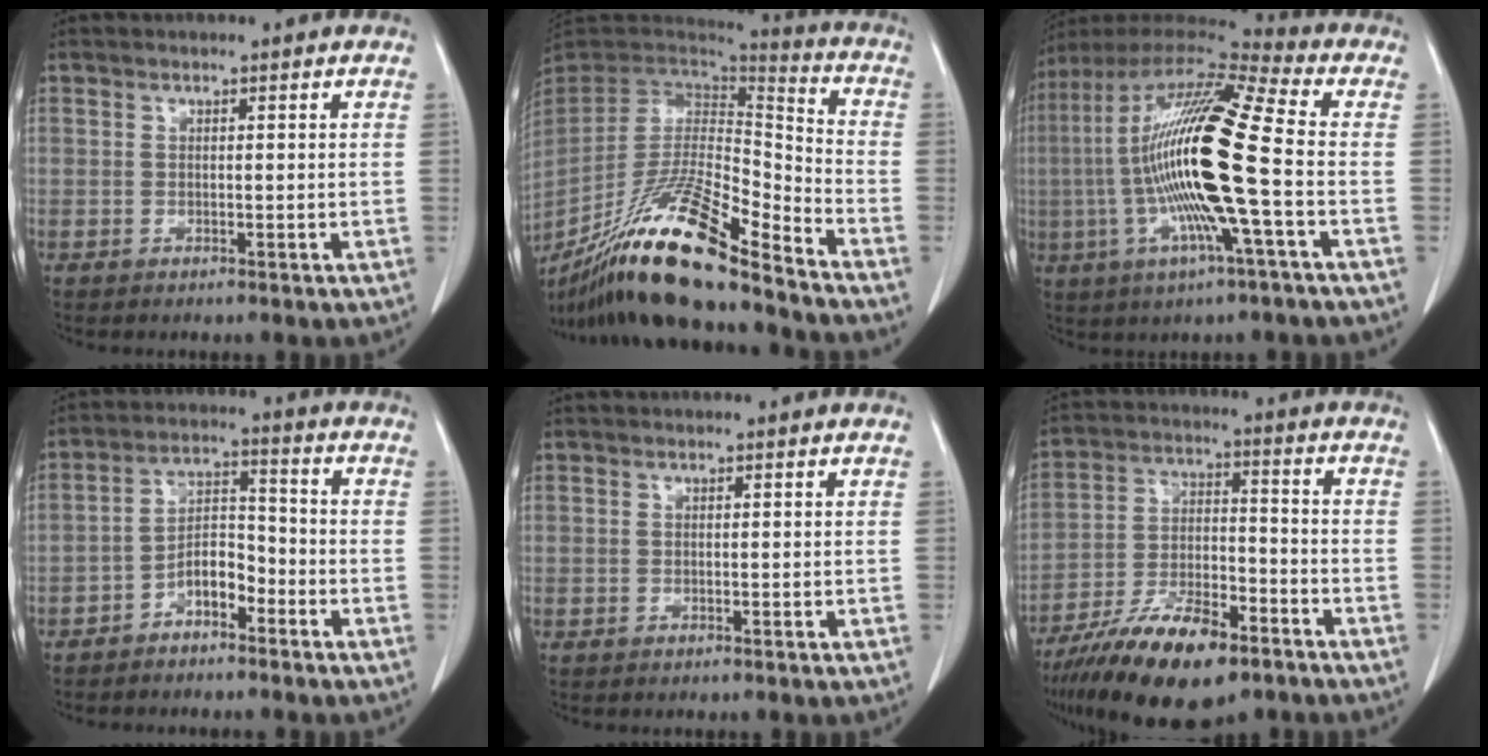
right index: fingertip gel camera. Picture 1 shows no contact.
{"total": 22.0, "force": [-16.2, 2.0, 14.7], "torque": [-0.286, -0.031, -0.302]}
{"total": 21.4, "force": [-2.4, 1.4, 21.2], "torque": [-0.431, -0.006, -0.058]}
{"total": 5.8, "force": [-3.6, 2.6, 3.8], "torque": [-0.068, 0.023, -0.066]}
{"total": 0.0}
{"total": 16.1, "force": [-10.8, 5.1, 10.8], "torque": [-0.200, -0.010, -0.191]}